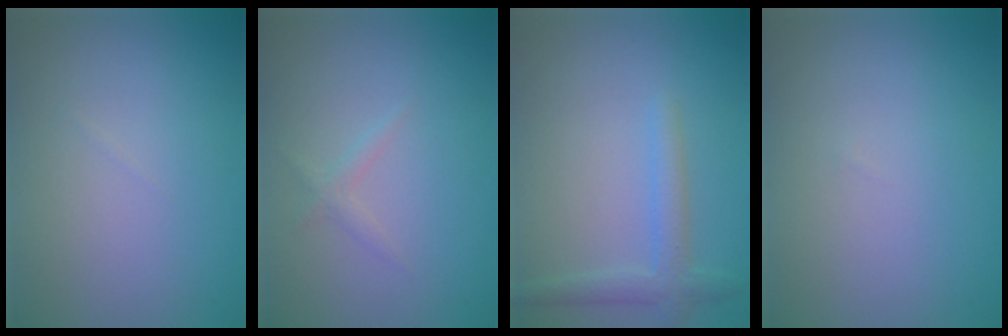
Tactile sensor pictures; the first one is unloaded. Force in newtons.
{"total": 0.9, "press": 0.9, "slide": 0.0}
{"total": 2.4, "press": 2.4, "slide": 0.0}
{"total": 0.0}